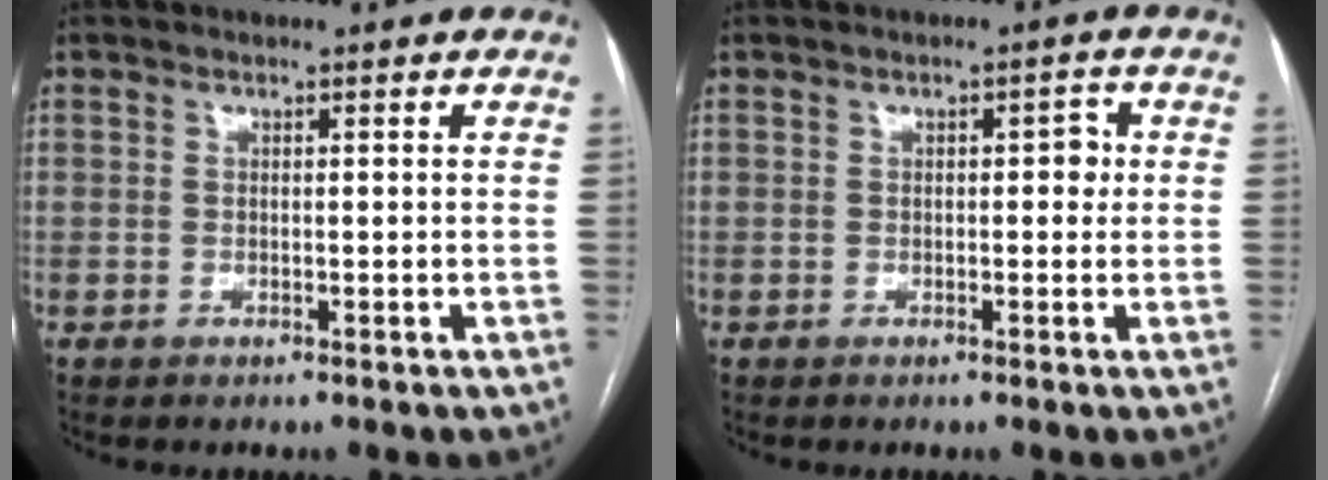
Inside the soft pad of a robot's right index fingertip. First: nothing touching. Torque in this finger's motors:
{"motor_torque": [0.15, -0.08, 0.03, 0.02]}